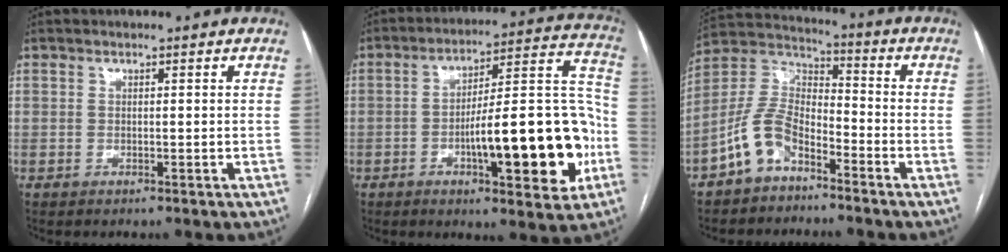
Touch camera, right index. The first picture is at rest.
{"total": 20.6, "force": [-5.7, 4.5, 19.2], "torque": [-0.243, 0.032, -0.073]}
{"total": 9.3, "force": [-5.8, 4.5, 5.6], "torque": [-0.131, 0.024, -0.118]}